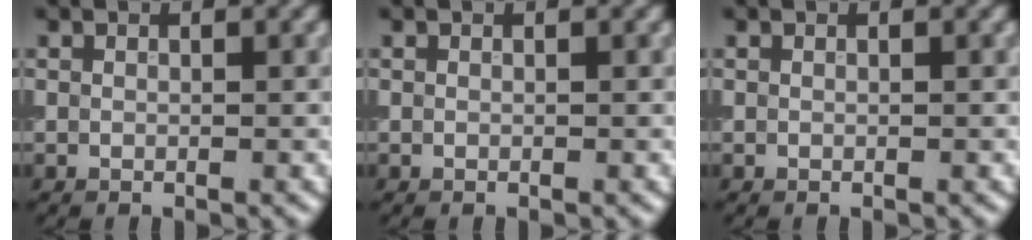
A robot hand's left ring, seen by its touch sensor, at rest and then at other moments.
{"total": 0.0}
{"total": 0.0}